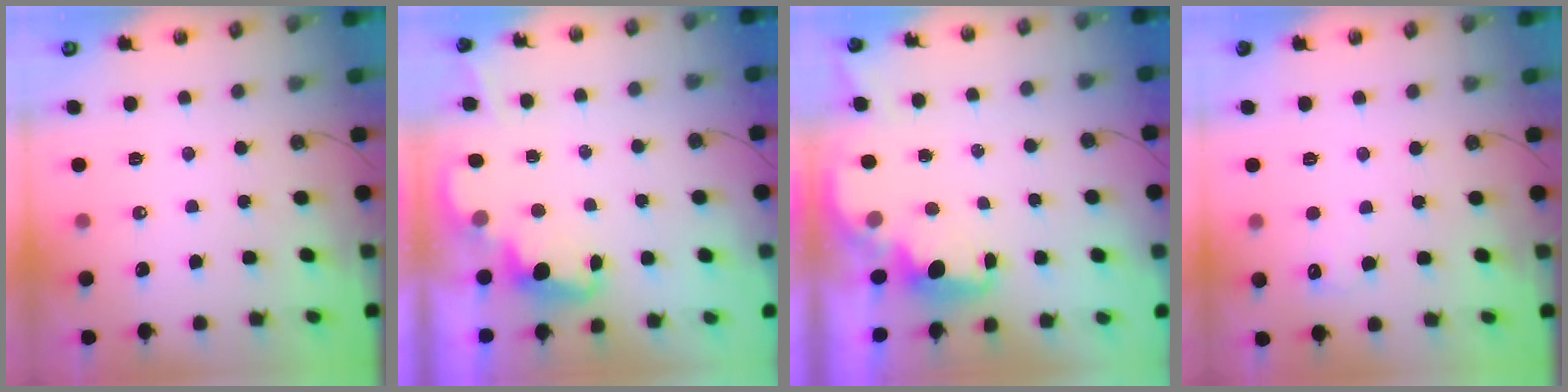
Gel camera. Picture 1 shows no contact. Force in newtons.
{"total": 2.4, "press": 2.4, "slide": 0.5}
{"total": 1.8, "press": 1.7, "slide": 0.7}
{"total": 3.7, "press": 3.5, "slide": 1.2}